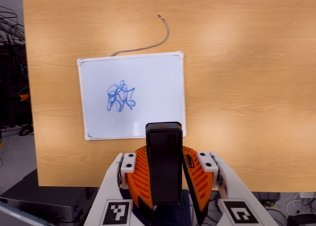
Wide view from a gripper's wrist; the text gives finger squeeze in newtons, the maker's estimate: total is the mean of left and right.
{"total": 8.5, "left": 7.7, "right": 9.3}